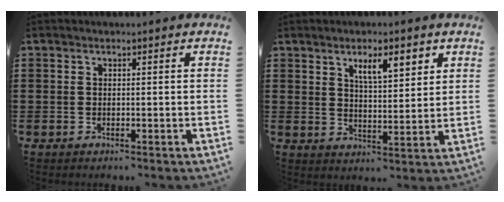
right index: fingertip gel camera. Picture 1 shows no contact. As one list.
[{"total": 5.9, "force": [3.2, 1.9, 4.6], "torque": [-0.073, -0.003, 0.050]}]